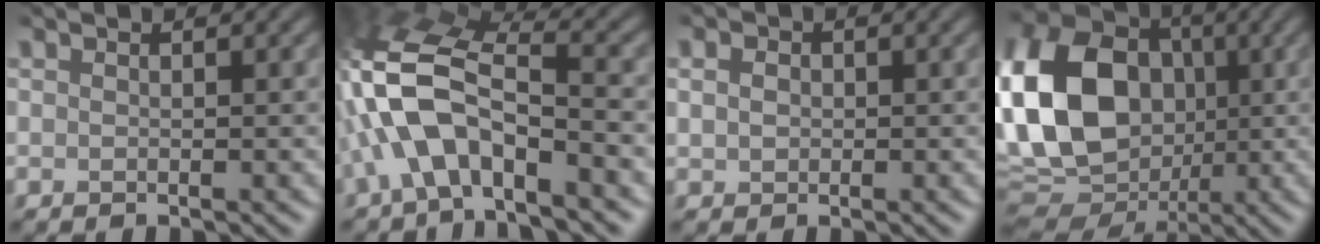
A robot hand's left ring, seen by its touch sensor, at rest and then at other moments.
{"total": 9.3, "force": [-3.8, 4.0, 7.5], "torque": [-0.163, 0.021, -0.083]}
{"total": 1.2, "force": [0.0, 1.1, 0.6], "torque": [-0.009, 0.003, -0.003]}
{"total": 16.0, "force": [-0.2, 12.0, 10.6], "torque": [-0.213, 0.001, -0.005]}